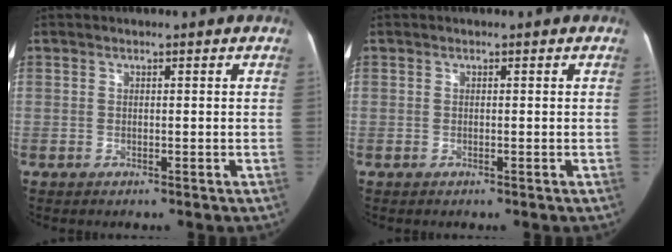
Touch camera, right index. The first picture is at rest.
{"total": 0.0}